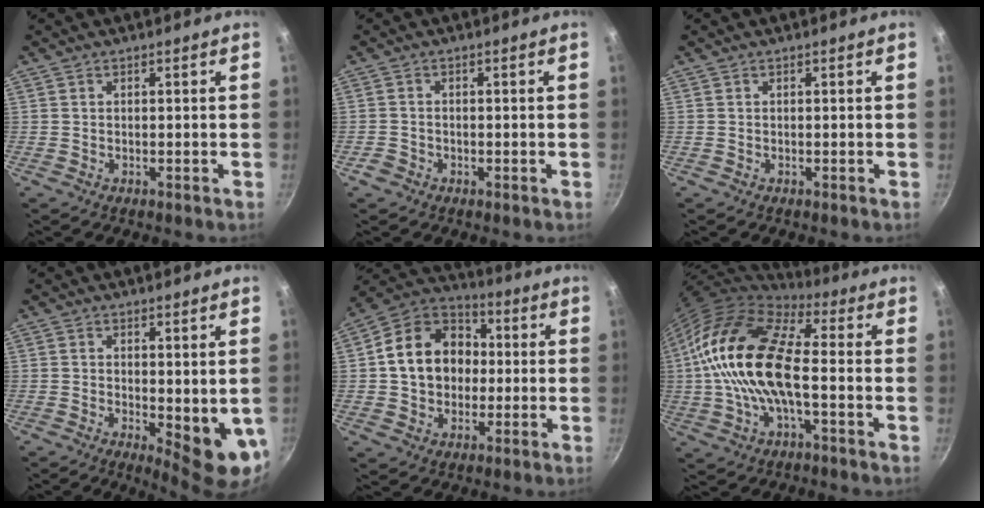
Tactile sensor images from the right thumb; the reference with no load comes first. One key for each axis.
{"total": 1.8, "fx": -1.1, "fy": 1.4, "fz": 0.5, "tx": -0.008, "ty": 0.009, "tz": -0.019}
{"total": 0.0}
{"total": 8.4, "fx": -0.3, "fy": 3.2, "fz": 7.7, "tx": -0.095, "ty": -0.018, "tz": 0.003}
{"total": 16.0, "fx": 1.1, "fy": 12.8, "fz": 9.5, "tx": -0.129, "ty": 0.030, "tz": 0.005}
{"total": 18.0, "fx": -0.3, "fy": 8.0, "fz": 16.1, "tx": -0.288, "ty": 0.027, "tz": -0.017}